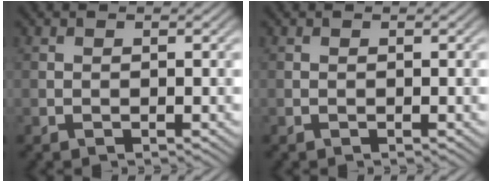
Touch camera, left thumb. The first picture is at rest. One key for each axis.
{"total": 0.0}